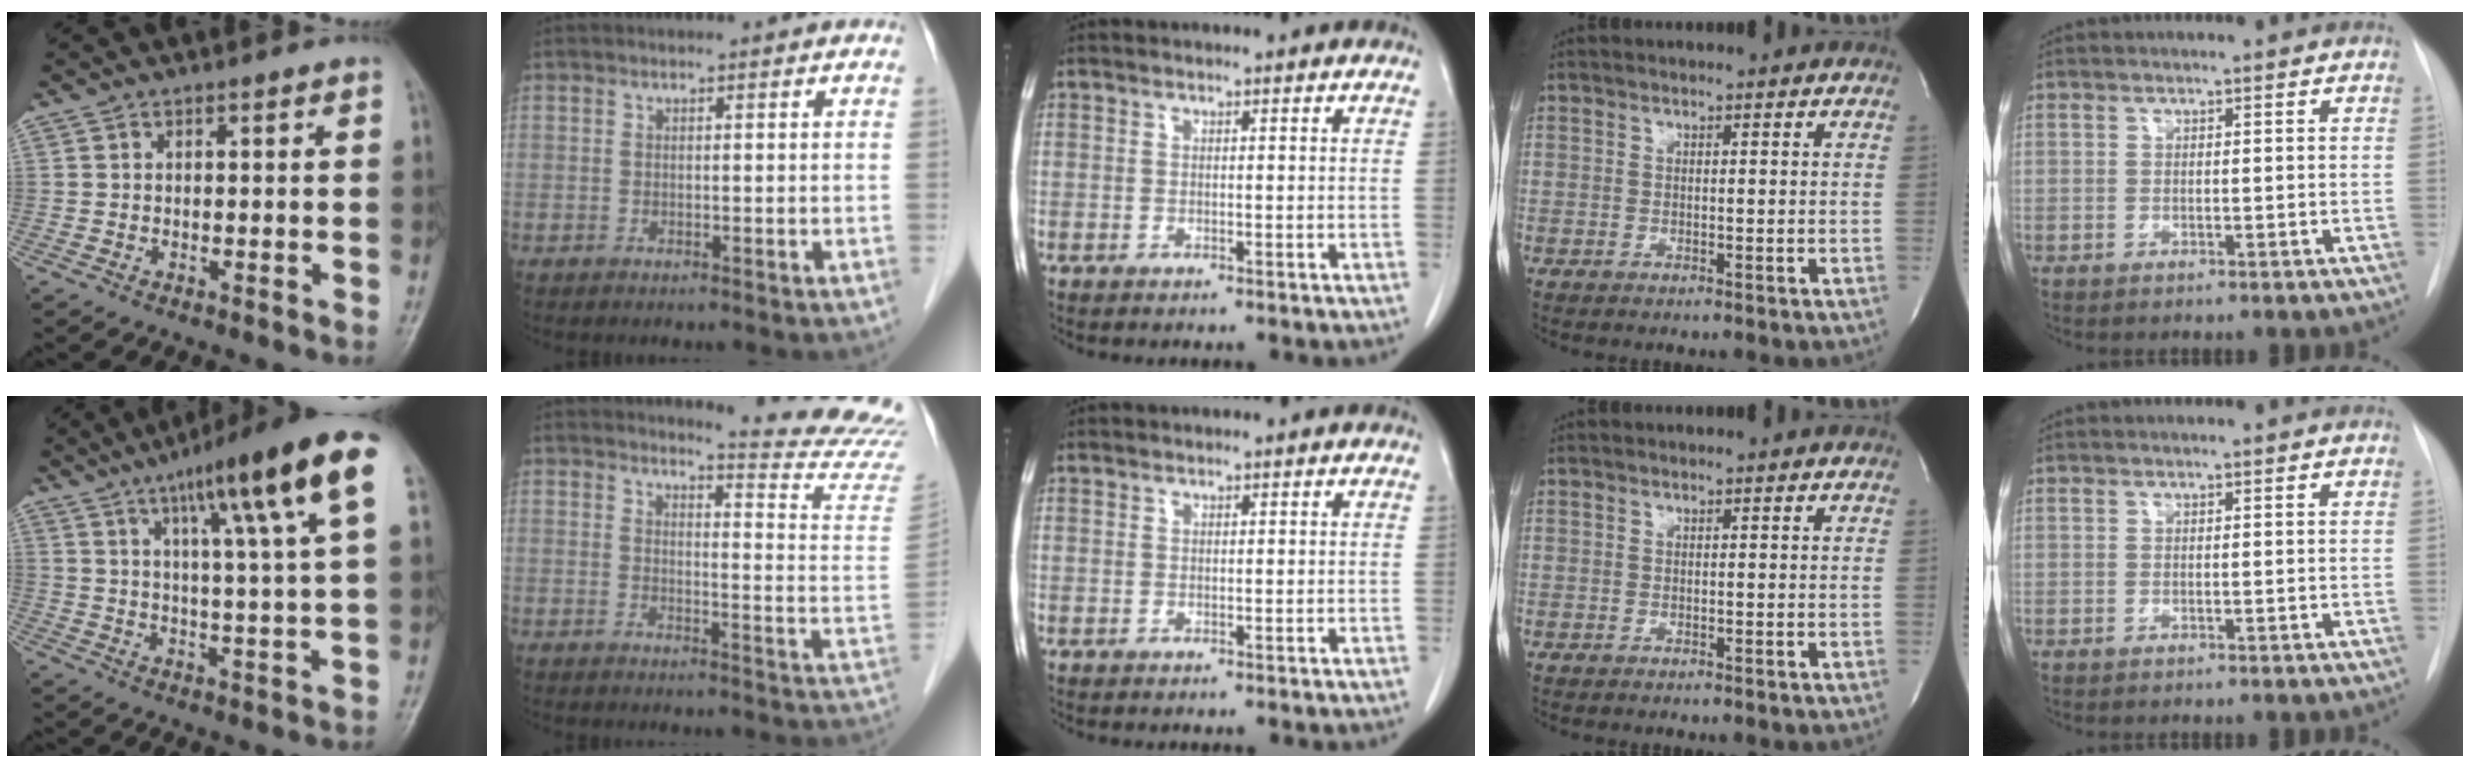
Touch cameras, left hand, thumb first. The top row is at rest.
{"thumb": {"total": 17.9, "force": [8.4, 1.6, 15.8], "torque": [-0.227, -0.010, 0.118]}, "index": {"total": 13.9, "force": [13.7, -1.7, 1.1], "torque": [-0.008, -0.140, 0.138]}}